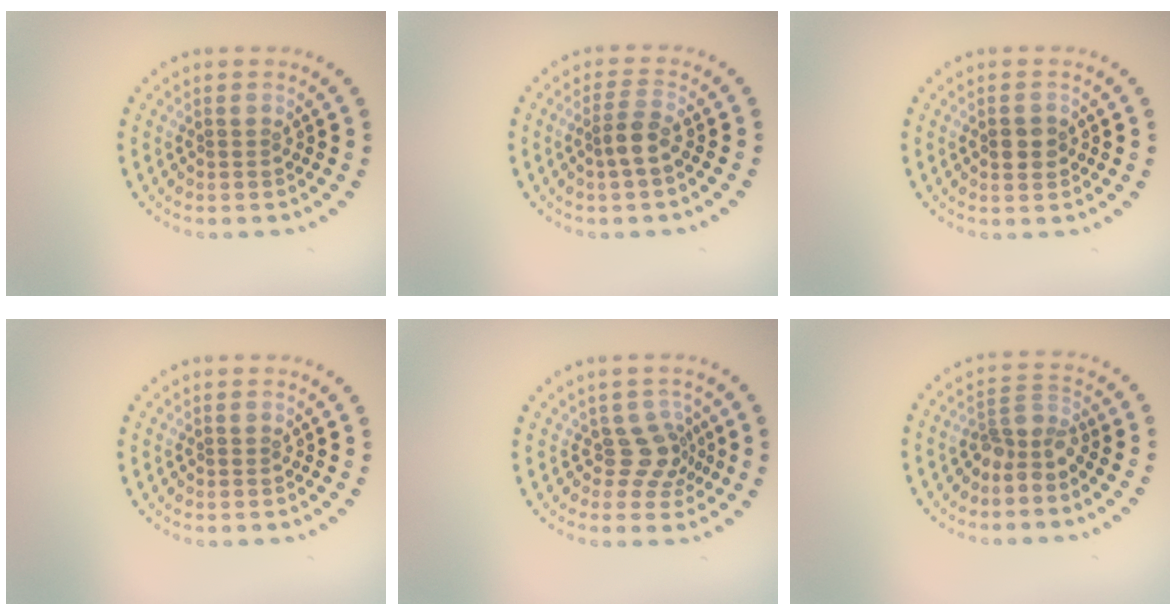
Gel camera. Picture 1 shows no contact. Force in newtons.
{"total": 2.1, "press": 1.8, "slide": 1.1}
{"total": 1.8, "press": 1.8, "slide": 0.2}
{"total": 0.0}
{"total": 2.6, "press": 1.9, "slide": 1.7}
{"total": 2.5, "press": 1.9, "slide": 1.6}